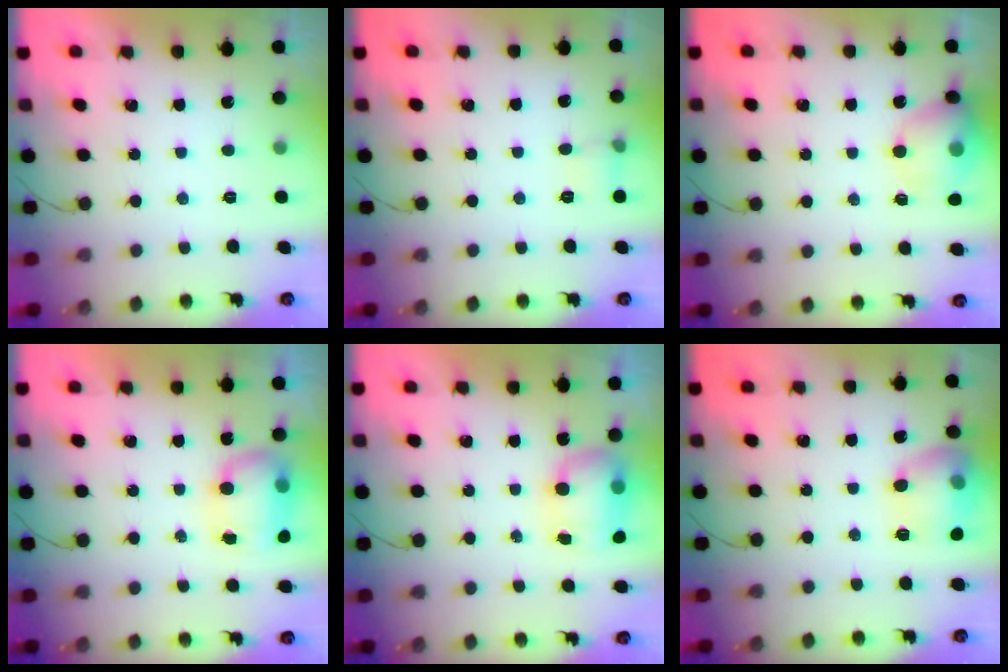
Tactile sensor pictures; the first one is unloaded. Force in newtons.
{"total": 5.2, "press": 4.9, "slide": 1.7}
{"total": 13.3, "press": 13.1, "slide": 2.1}
{"total": 11.9, "press": 9.8, "slide": 6.8}
{"total": 7.8, "press": 7.7, "slide": 1.1}
{"total": 14.9, "press": 14.8, "slide": 1.4}